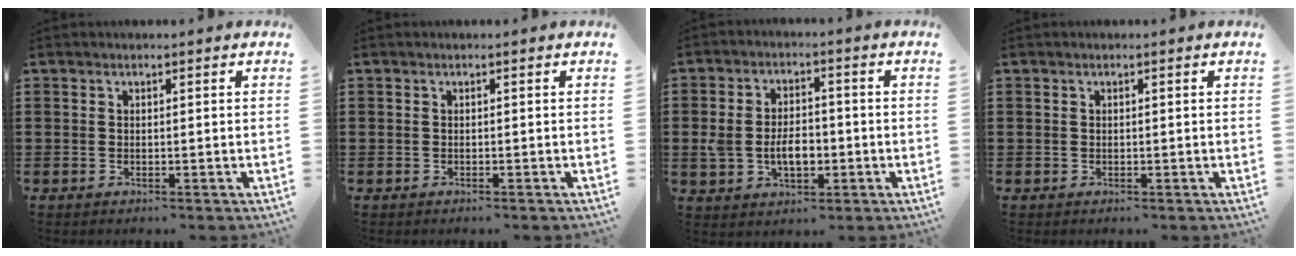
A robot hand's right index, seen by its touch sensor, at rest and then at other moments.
{"total": 0.0}
{"total": 5.9, "force": [-1.1, 3.8, 4.4], "torque": [-0.079, 0.000, -0.027]}
{"total": 0.0}